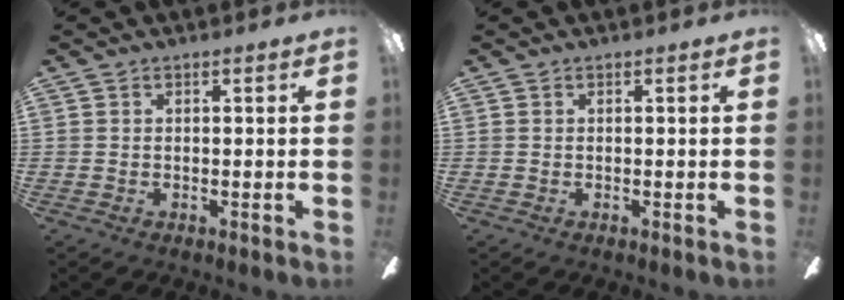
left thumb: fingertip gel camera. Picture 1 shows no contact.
{"total": 0.0}